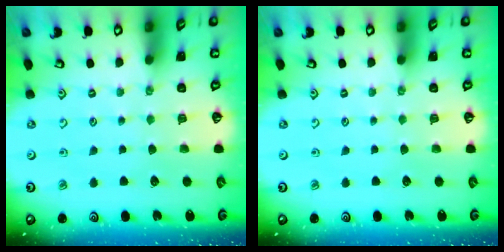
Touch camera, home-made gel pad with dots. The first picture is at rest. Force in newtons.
{"total": 0.0}